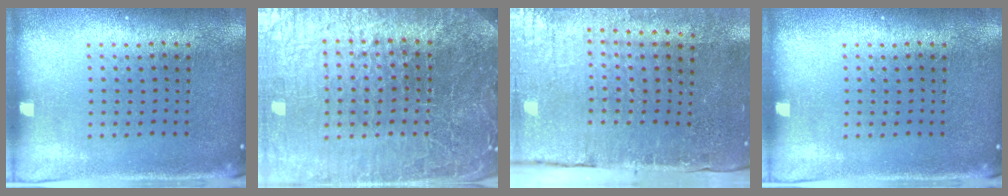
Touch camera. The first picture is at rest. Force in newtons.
{"total": 7.2, "press": 6.3, "slide": 3.5}
{"total": 4.4, "press": 3.8, "slide": 2.2}
{"total": 0.0}